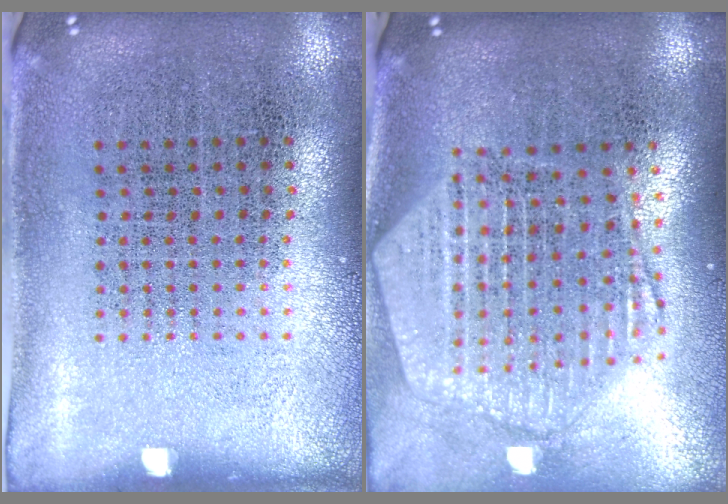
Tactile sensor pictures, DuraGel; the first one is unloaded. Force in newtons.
{"total": 2.6, "press": 2.2, "slide": 1.4}